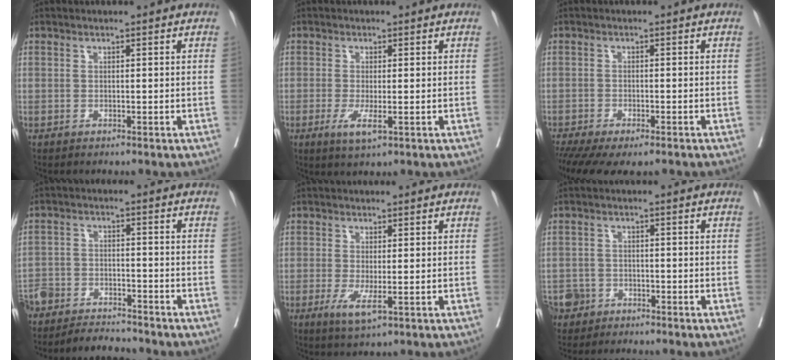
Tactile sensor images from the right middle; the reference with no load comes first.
{"total": 3.5, "force": [-1.2, 0.7, 3.2], "torque": [-0.059, -0.008, -0.016]}
{"total": 10.6, "force": [-8.4, 2.9, 5.8], "torque": [-0.096, -0.010, -0.123]}
{"total": 9.0, "force": [-8.5, 2.1, 1.8], "torque": [-0.024, 0.006, -0.139]}
{"total": 3.9, "force": [-1.2, 0.8, 3.6], "torque": [-0.066, -0.010, -0.014]}
{"total": 4.6, "force": [-3.4, 3.2, 0.2], "torque": [-0.003, 0.005, -0.062]}